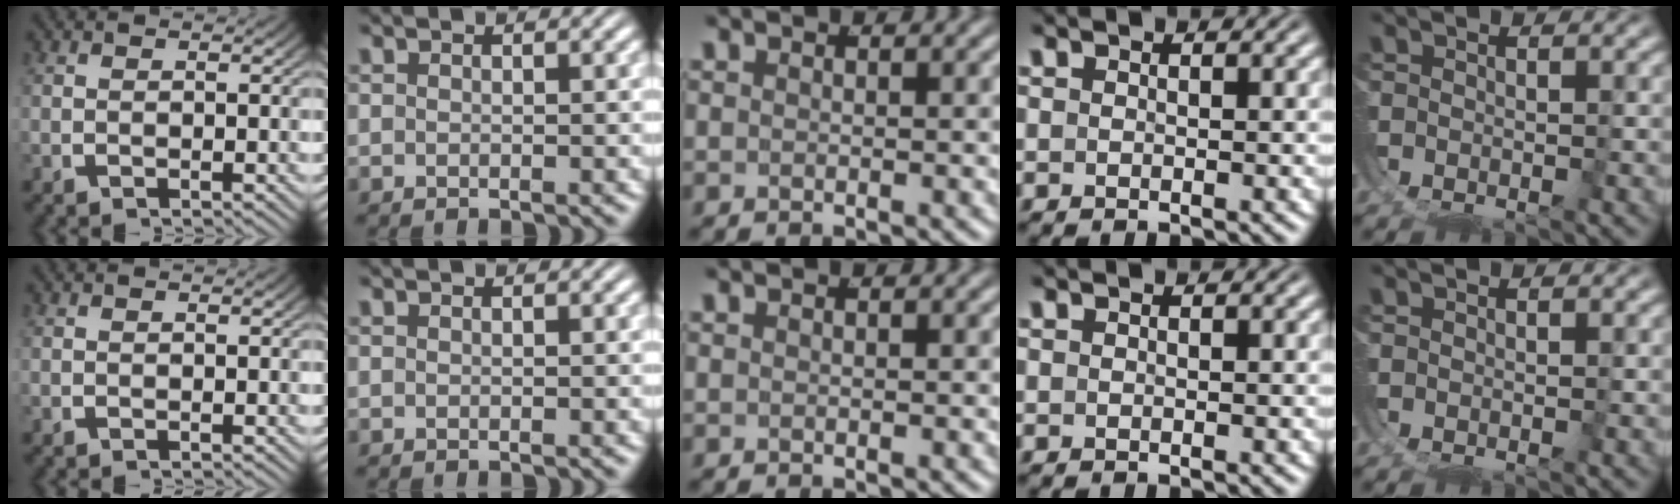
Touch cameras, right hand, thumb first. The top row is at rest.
{}